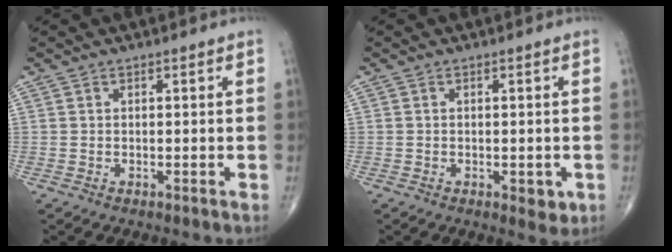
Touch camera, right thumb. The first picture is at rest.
{"total": 2.9, "force": [-0.9, 1.4, 2.4], "torque": [-0.019, -0.004, -0.008]}